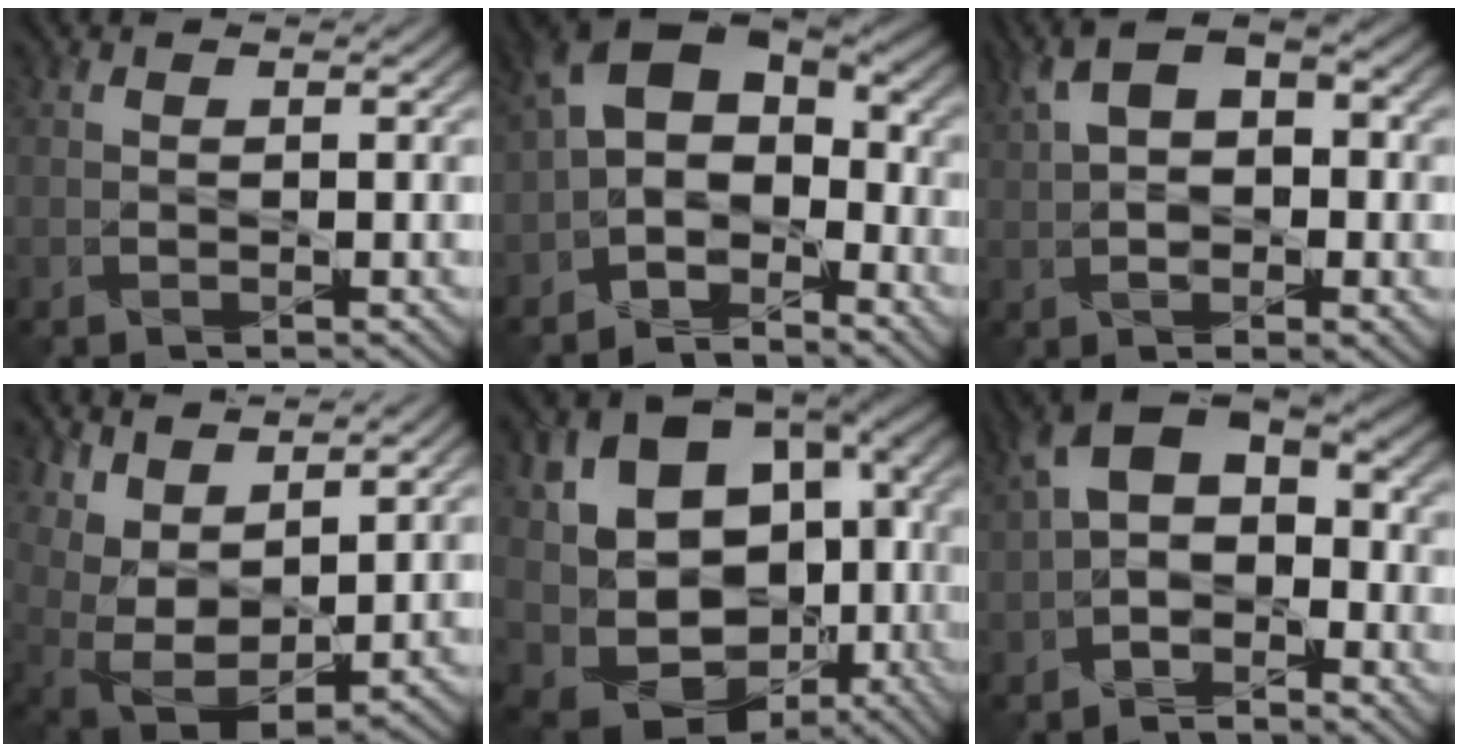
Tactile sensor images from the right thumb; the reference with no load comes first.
{"total": 9.1, "force": [-2.6, 6.0, 6.3], "torque": [-0.097, 0.002, -0.063]}
{"total": 9.4, "force": [1.7, 5.2, 7.6], "torque": [-0.139, 0.010, 0.020]}
{"total": 9.7, "force": [6.3, 3.9, 6.2], "torque": [-0.156, 0.011, 0.115]}
{"total": 15.2, "force": [-0.6, 12.5, 8.7], "torque": [-0.151, -0.043, 0.031]}
{"total": 8.3, "force": [-0.8, 5.3, 6.3], "torque": [-0.119, 0.000, -0.027]}